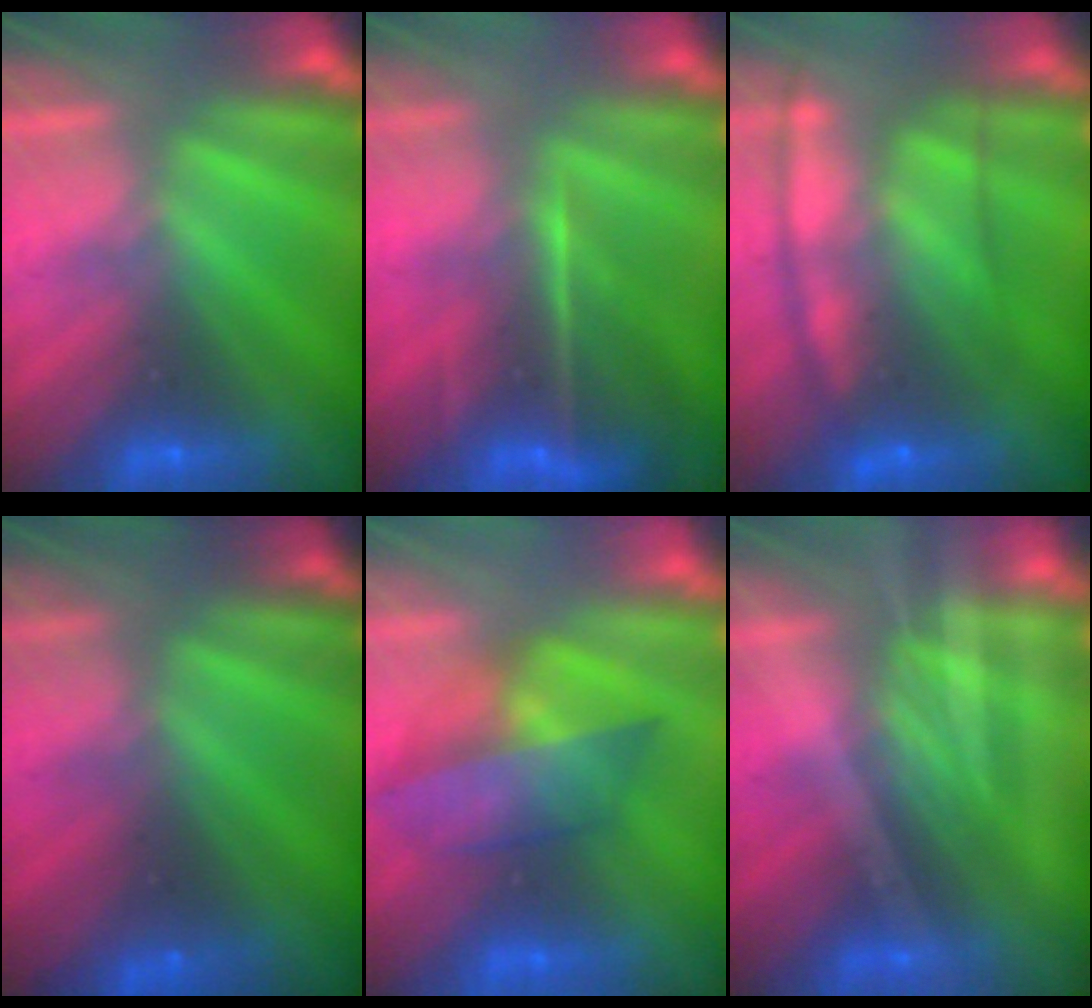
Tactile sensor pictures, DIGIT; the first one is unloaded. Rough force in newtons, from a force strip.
{"total": 7.6}
{"total": 6.9}
{"total": 1.4}
{"total": 4.1}
{"total": 1.9}